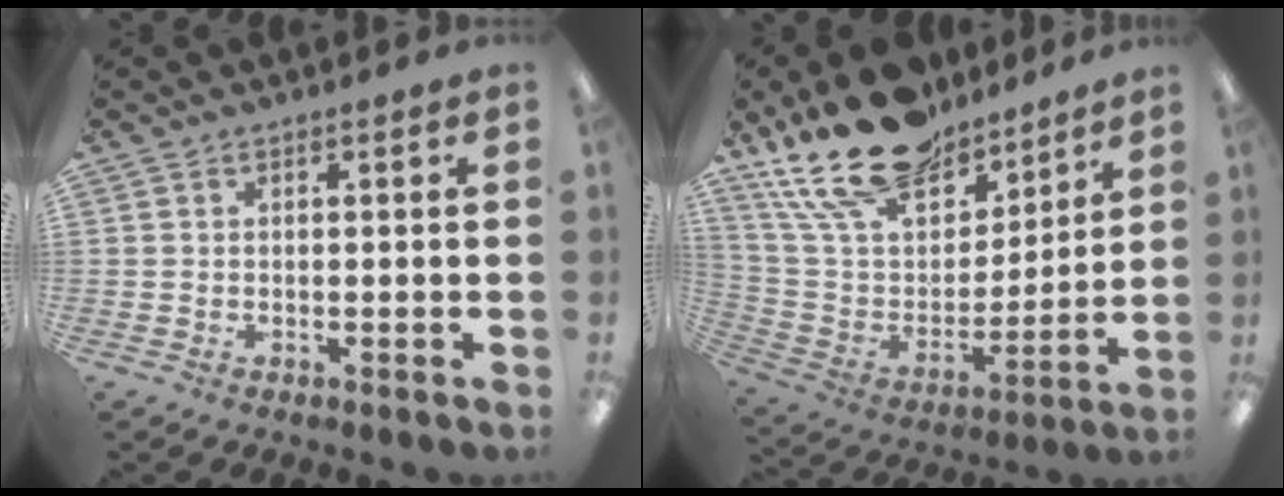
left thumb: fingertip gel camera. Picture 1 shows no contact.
{"total": 22.2, "force": [16.8, 10.7, 9.8], "torque": [-0.195, -0.099, 0.306]}